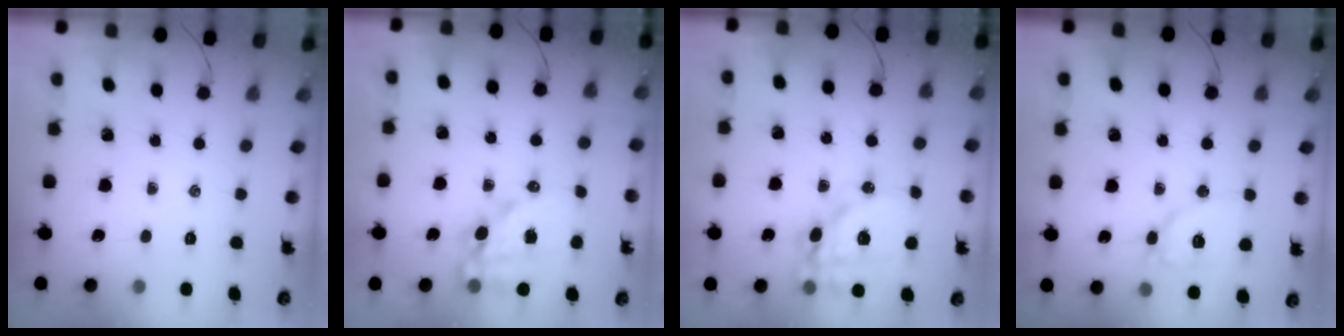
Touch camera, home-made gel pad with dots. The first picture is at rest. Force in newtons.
{"total": 12.6, "press": 12.2, "slide": 3.1}
{"total": 15.7, "press": 15.3, "slide": 3.6}
{"total": 11.1, "press": 11.1, "slide": 1.2}